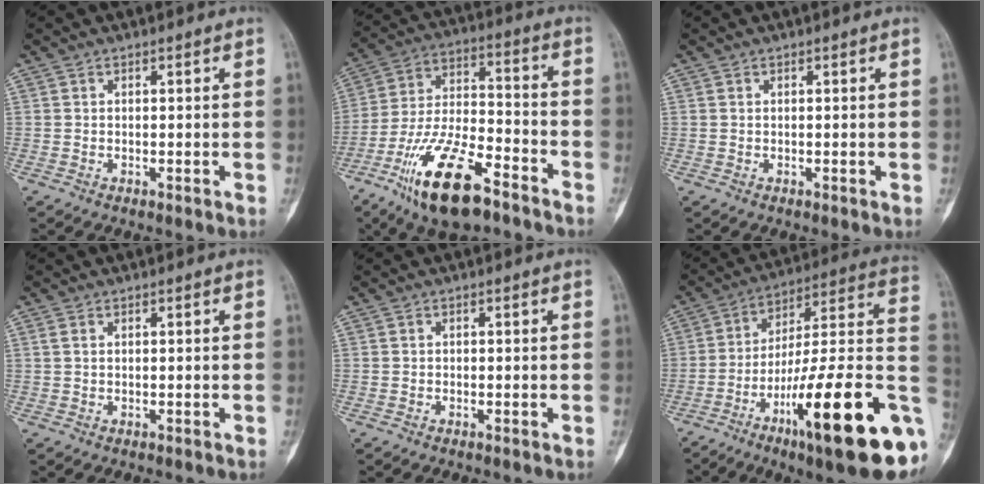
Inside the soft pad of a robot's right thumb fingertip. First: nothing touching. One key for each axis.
{"total": 18.9, "fx": -11.4, "fy": 7.0, "fz": 13.4, "tx": -0.251, "ty": 0.064, "tz": -0.204}
{"total": 0.0}
{"total": 1.0, "fx": 0.3, "fy": 0.7, "fz": 0.7, "tx": -0.020, "ty": 0.005, "tz": 0.010}
{"total": 0.0}
{"total": 29.8, "fx": -10.4, "fy": 6.5, "fz": 27.2, "tx": -0.336, "ty": 0.042, "tz": -0.158}